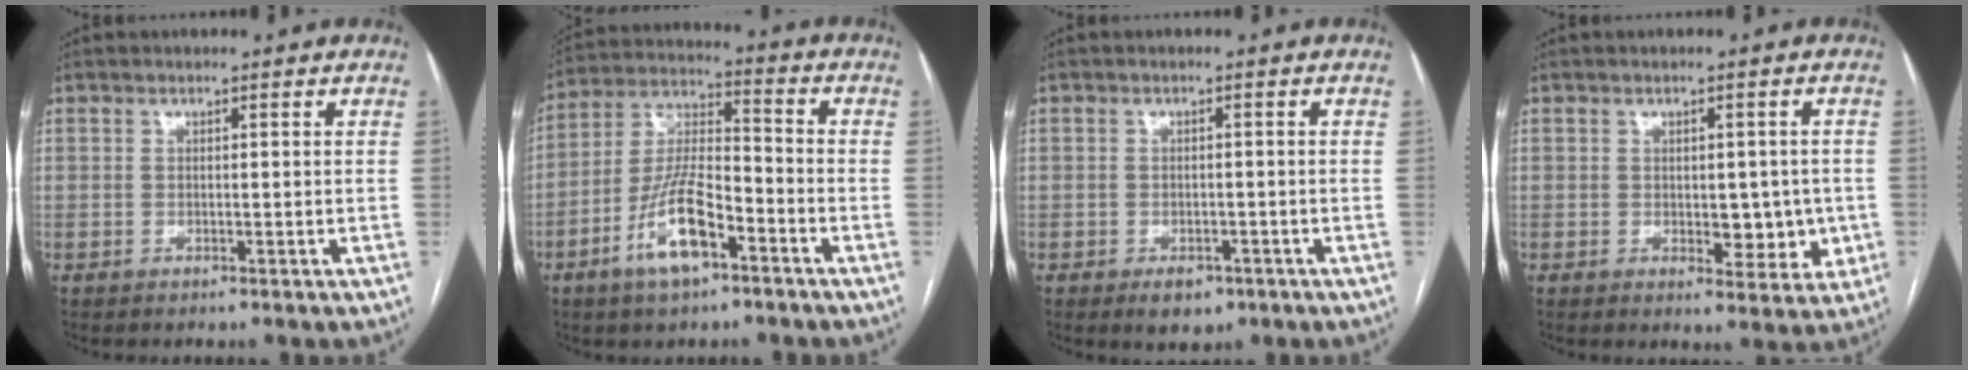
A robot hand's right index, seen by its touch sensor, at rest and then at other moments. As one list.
[{"total": 11.9, "force": [-5.8, 3.8, 9.6], "torque": [-0.203, 0.005, -0.104]}, {"total": 3.7, "force": [-2.1, 2.3, 1.8], "torque": [-0.022, 0.000, -0.020]}, {"total": 6.3, "force": [-0.8, 3.4, 5.2], "torque": [-0.054, 0.005, 0.002]}]